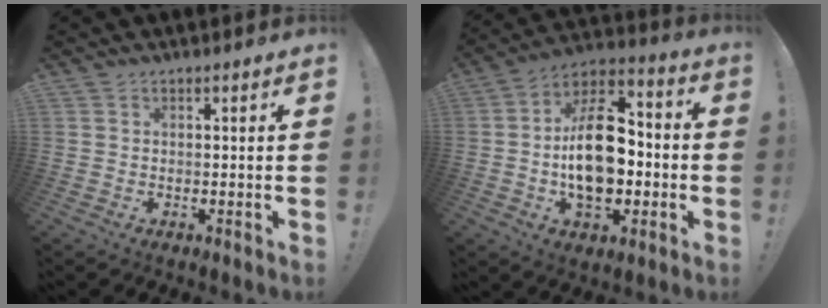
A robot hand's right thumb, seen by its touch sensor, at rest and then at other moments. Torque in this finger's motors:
{"motor_torque": [0.59, 0.64, 1.42, -0.24, 0.40]}